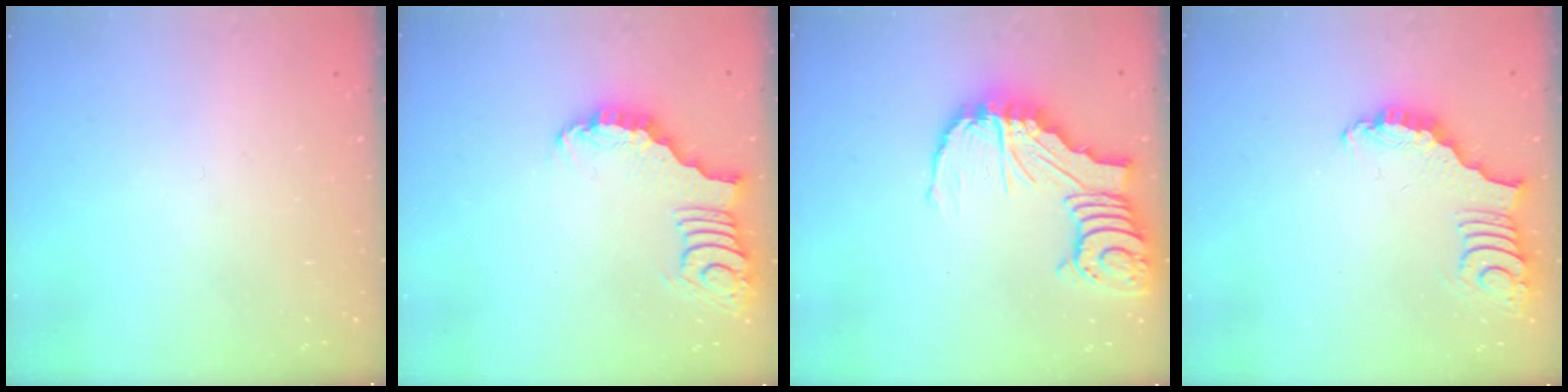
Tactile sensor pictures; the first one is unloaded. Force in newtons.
{"total": 2.8, "press": 2.7, "slide": 0.5}
{"total": 14.6, "press": 14.5, "slide": 1.7}
{"total": 3.3, "press": 3.3, "slide": 0.5}